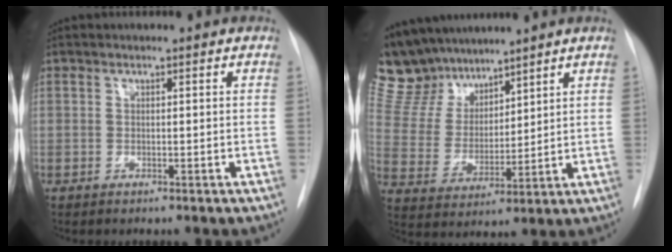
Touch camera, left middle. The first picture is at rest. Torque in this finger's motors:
{"motor_torque": [0.67, -0.83, -0.02, -0.10]}